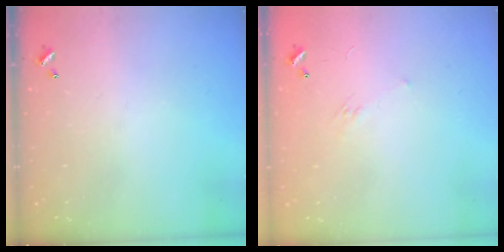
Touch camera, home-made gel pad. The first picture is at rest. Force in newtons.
{"total": 6.1, "press": 6.1, "slide": 0.9}